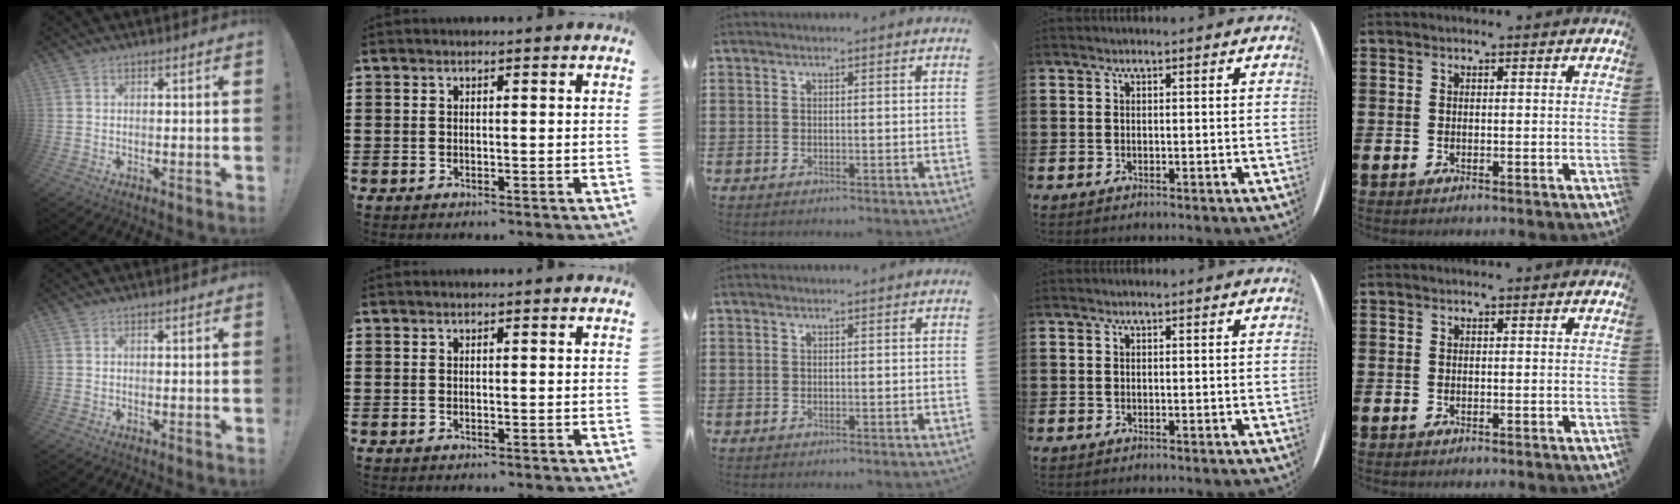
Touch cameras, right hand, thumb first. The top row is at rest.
{}